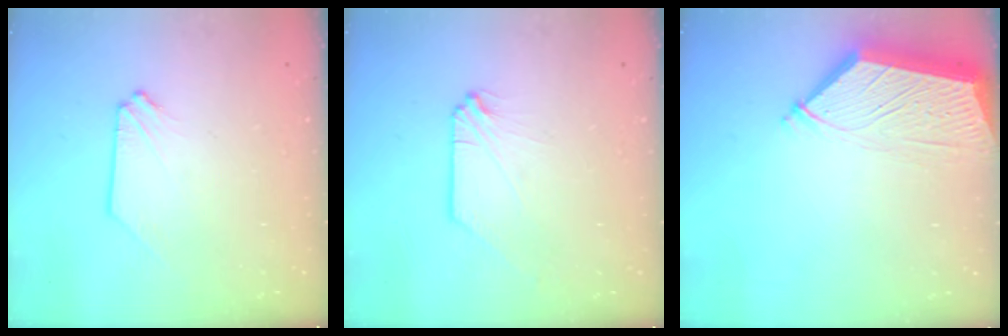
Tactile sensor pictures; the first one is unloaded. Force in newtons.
{"total": 0.0}
{"total": 7.3, "press": 7.3, "slide": 1.0}